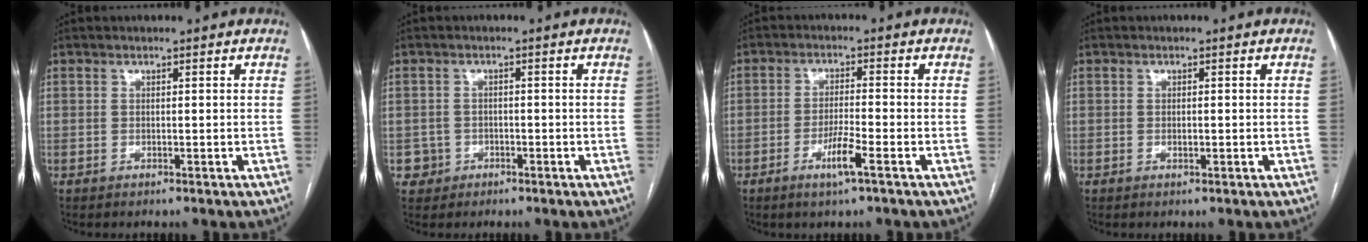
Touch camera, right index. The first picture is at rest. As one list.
[{"total": 2.5, "force": [-0.9, 2.3, -0.3], "torque": [0.012, 0.012, -0.015]}, {"total": 4.6, "force": [-2.3, -0.2, 3.9], "torque": [-0.078, -0.009, -0.046]}, {"total": 0.6, "force": [-0.1, 0.1, 0.6], "torque": [-0.012, -0.001, -0.001]}]